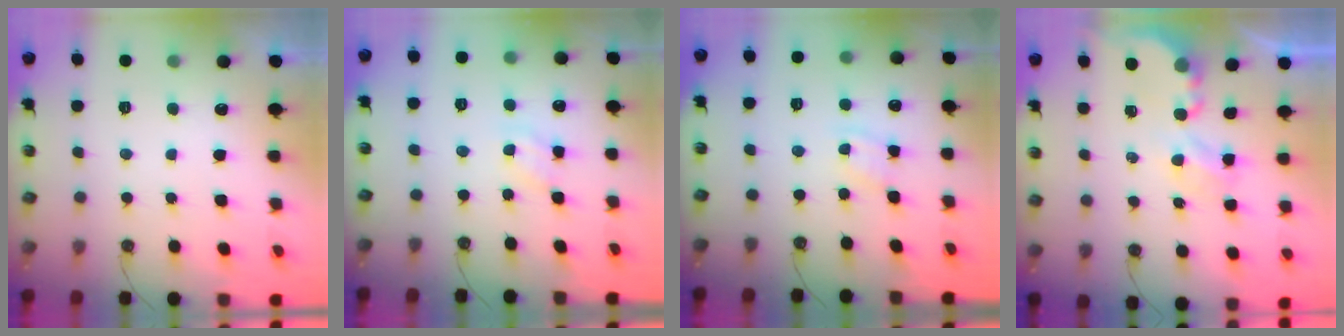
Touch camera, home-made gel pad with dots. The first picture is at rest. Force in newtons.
{"total": 3.0, "press": 2.9, "slide": 0.4}
{"total": 3.9, "press": 3.9, "slide": 0.5}
{"total": 4.0, "press": 4.0, "slide": 0.1}